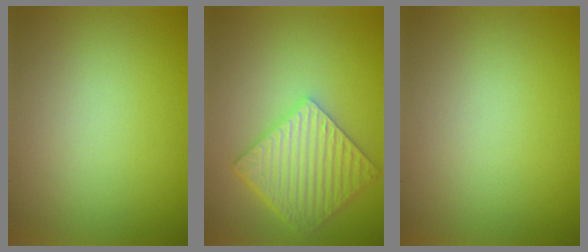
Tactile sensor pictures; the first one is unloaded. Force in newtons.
{"total": 6.1, "press": 4.8, "slide": 3.8}
{"total": 0.0}